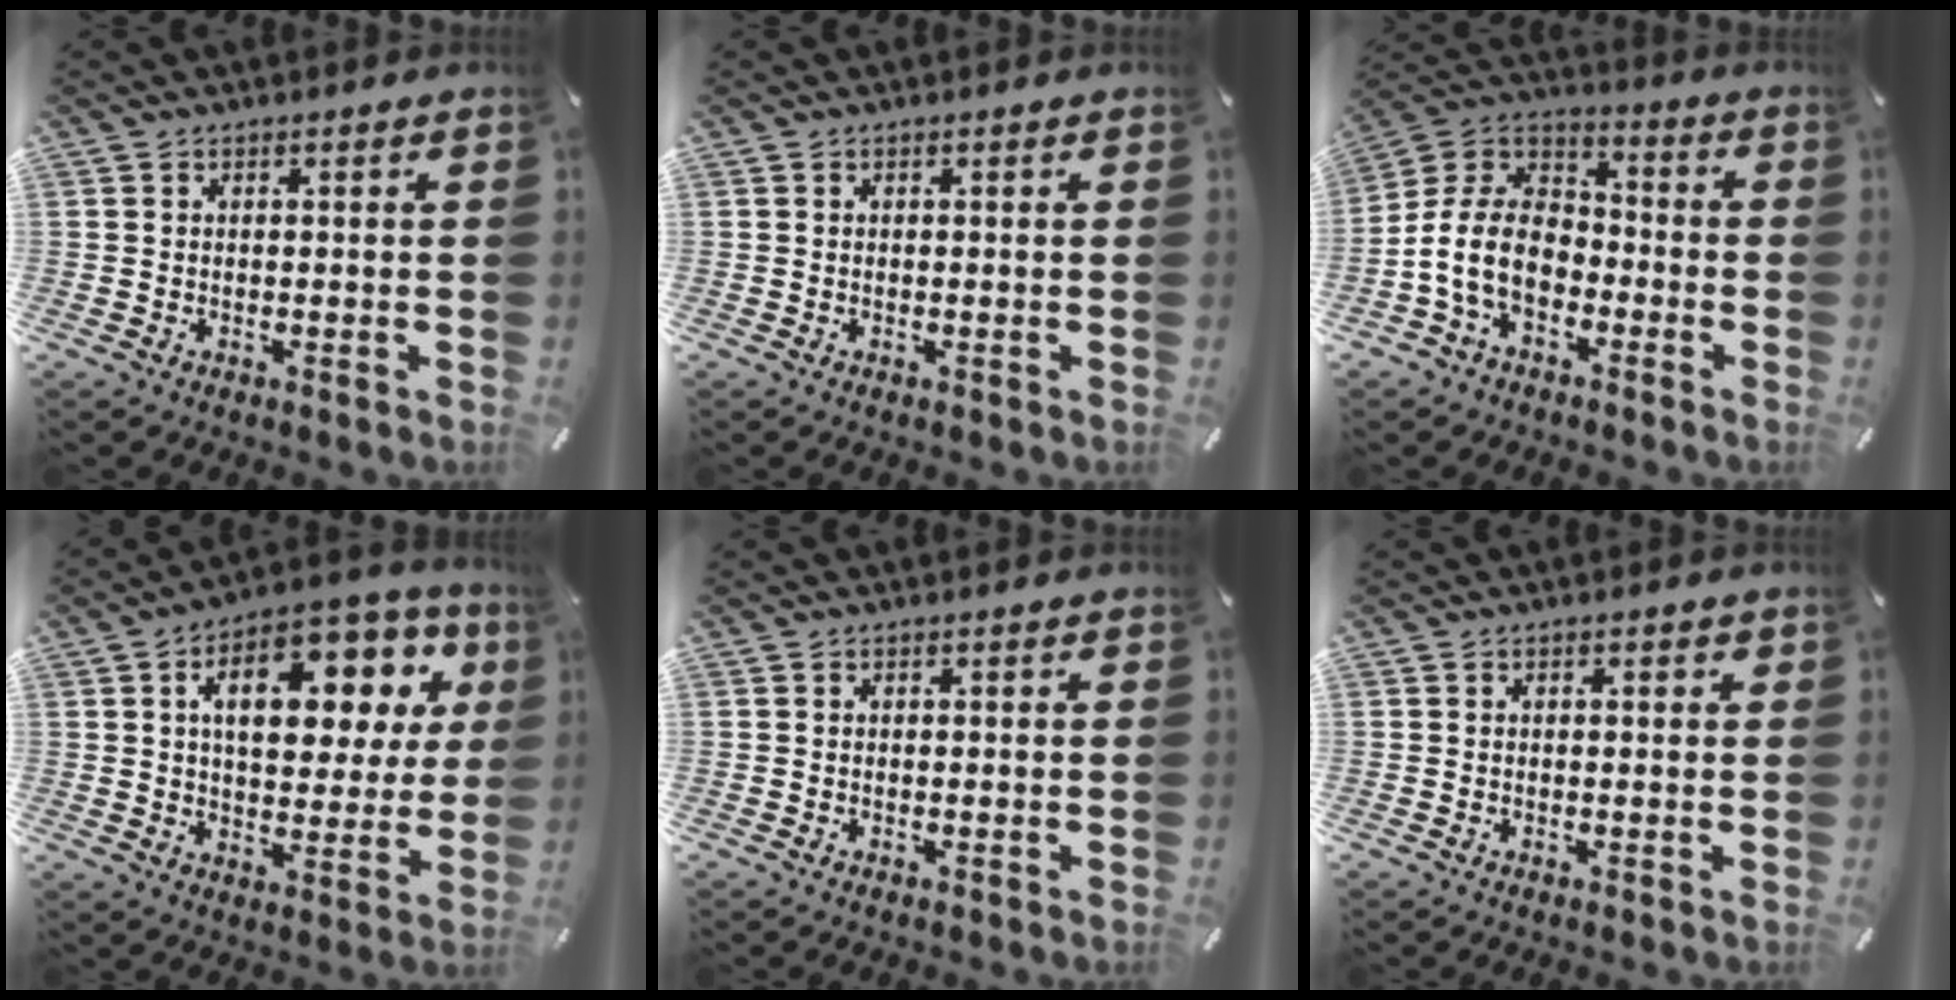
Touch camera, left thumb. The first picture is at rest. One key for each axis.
{"total": 0.0}
{"total": 11.7, "fx": -4.9, "fy": 8.1, "fz": 6.9, "tx": -0.162, "ty": 0.020, "tz": -0.097}
{"total": 18.6, "fx": 7.1, "fy": 10.3, "fz": 13.8, "tx": -0.202, "ty": -0.027, "tz": 0.115}
{"total": 0.0}
{"total": 0.7, "fx": 0.1, "fy": 0.4, "fz": 0.6, "tx": -0.011, "ty": 0.005, "tz": 0.001}